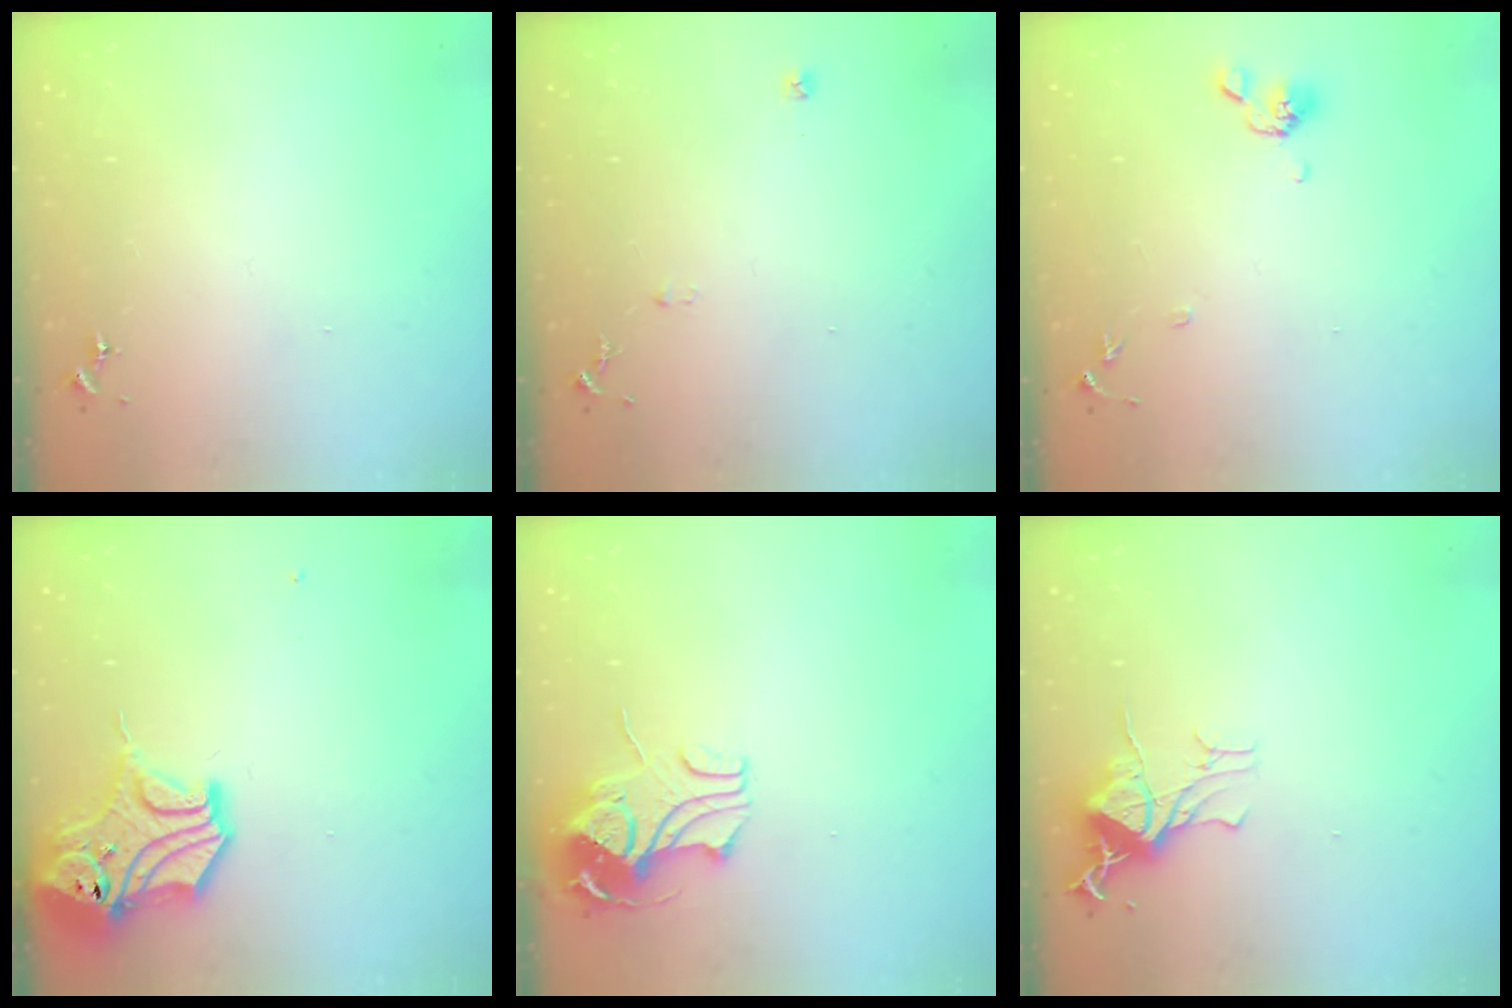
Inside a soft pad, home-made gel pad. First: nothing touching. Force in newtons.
{"total": 5.6, "press": 5.5, "slide": 0.6}
{"total": 8.3, "press": 8.2, "slide": 1.6}
{"total": 14.8, "press": 14.7, "slide": 2.2}
{"total": 10.3, "press": 10.2, "slide": 0.9}
{"total": 11.3, "press": 11.3, "slide": 0.9}